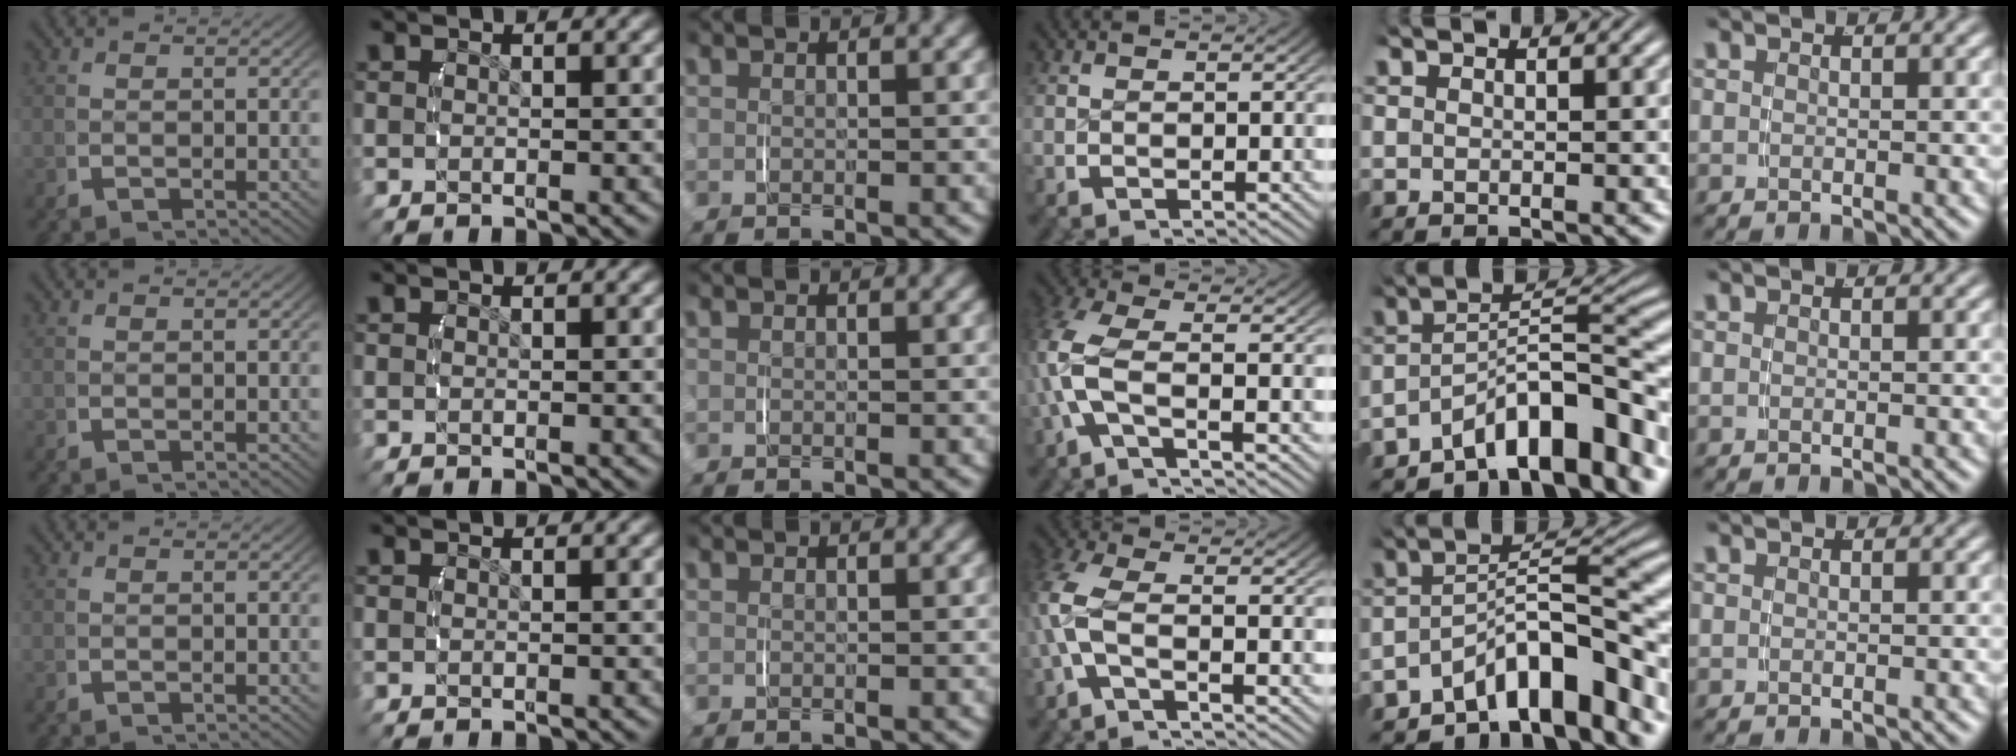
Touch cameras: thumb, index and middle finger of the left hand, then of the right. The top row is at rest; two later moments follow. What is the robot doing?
{"motion": "lift_and_place", "object": "toothpaste"}